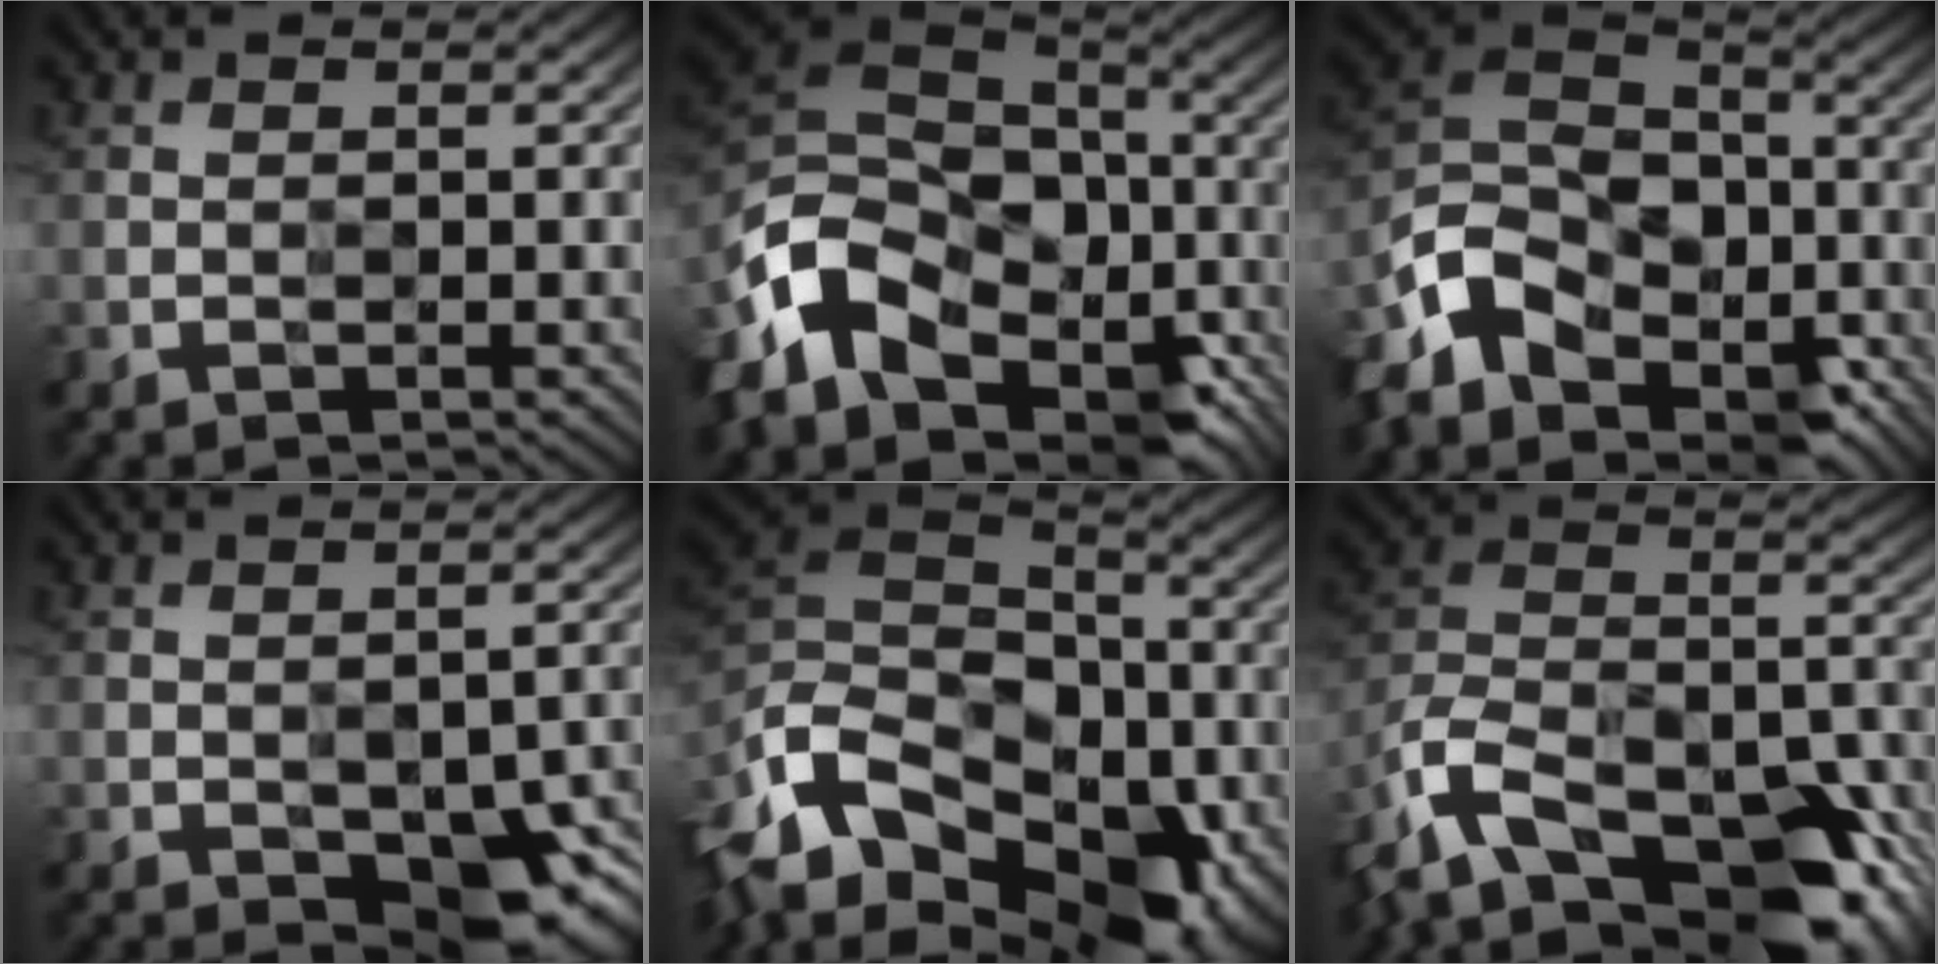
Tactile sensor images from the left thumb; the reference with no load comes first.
{"total": 17.4, "force": [-8.2, 11.2, 10.5], "torque": [-0.270, -0.039, -0.129]}
{"total": 14.7, "force": [-8.6, 9.3, 7.6], "torque": [-0.211, -0.023, -0.155]}
{"total": 11.3, "force": [-6.7, 5.7, 7.2], "torque": [-0.100, -0.023, -0.086]}
{"total": 18.7, "force": [-8.8, 12.3, 11.0], "torque": [-0.276, -0.006, -0.126]}
{"total": 19.9, "force": [-13.7, 9.2, 11.2], "torque": [-0.250, -0.038, -0.216]}